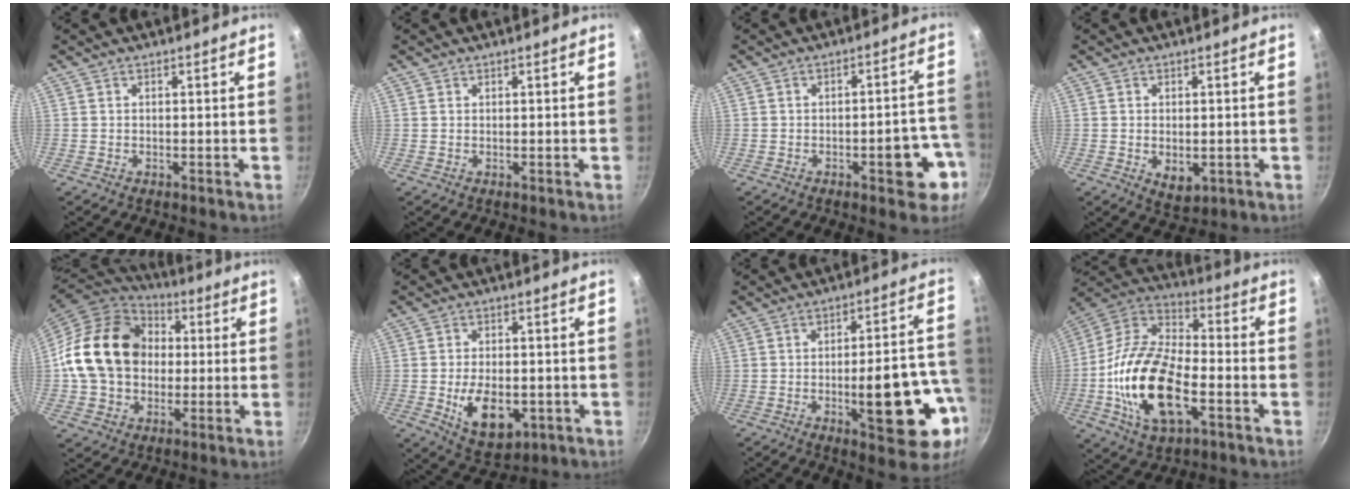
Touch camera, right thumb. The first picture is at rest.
{"total": 0.0}
{"total": 8.6, "force": [-3.7, 3.5, 6.9], "torque": [-0.058, 0.034, -0.041]}
{"total": 4.6, "force": [-0.8, 2.9, 3.5], "torque": [-0.050, -0.011, -0.004]}
{"total": 19.0, "force": [1.7, 15.2, 11.4], "torque": [-0.175, 0.031, 0.026]}
{"total": 10.9, "force": [-2.5, 6.5, 8.4], "torque": [-0.117, -0.004, -0.026]}
{"total": 17.8, "force": [-5.1, 5.9, 16.0], "torque": [-0.189, 0.028, -0.063]}
{"total": 21.7, "force": [-5.6, 11.4, 17.6], "torque": [-0.327, 0.028, -0.117]}